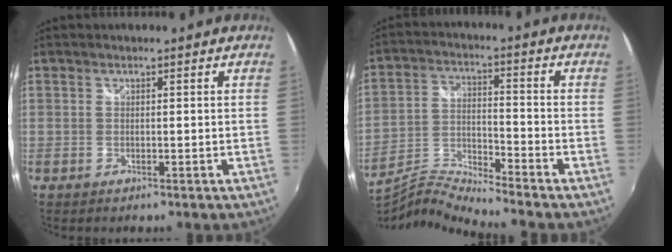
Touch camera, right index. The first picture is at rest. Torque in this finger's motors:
{"motor_torque": [-0.04, -0.27, -0.41, -0.10]}